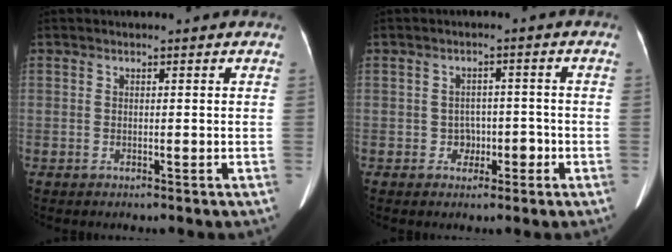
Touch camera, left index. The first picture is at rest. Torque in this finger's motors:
{"motor_torque": [-0.02, -0.08, 0.01, -0.01]}